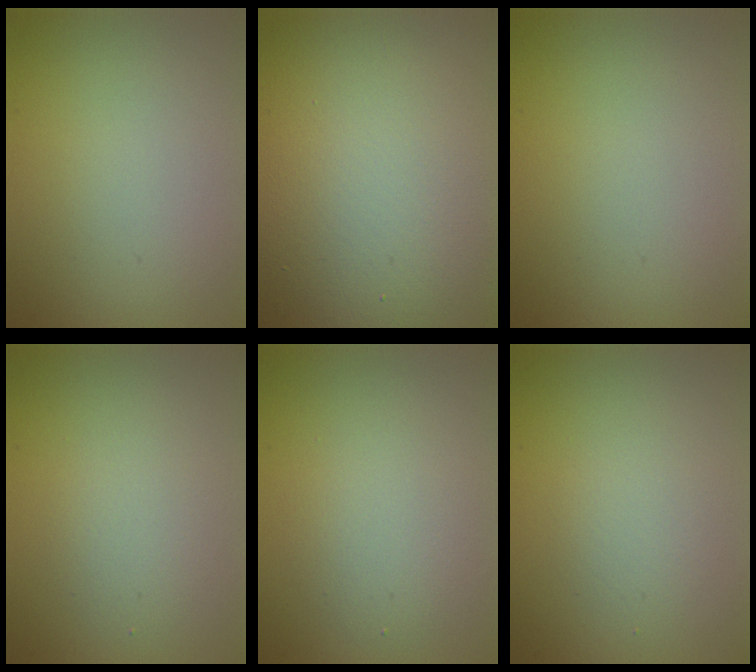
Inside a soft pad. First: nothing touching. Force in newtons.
{"total": 20.6, "press": 20.6, "slide": 1.1}
{"total": 0.0}
{"total": 2.0, "press": 2.0, "slide": 0.1}
{"total": 2.6, "press": 2.6, "slide": 0.1}
{"total": 1.7, "press": 1.7, "slide": 0.2}